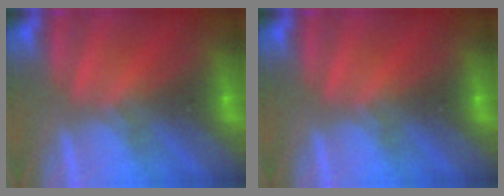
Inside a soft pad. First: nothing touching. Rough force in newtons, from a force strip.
{"total": 0.0}